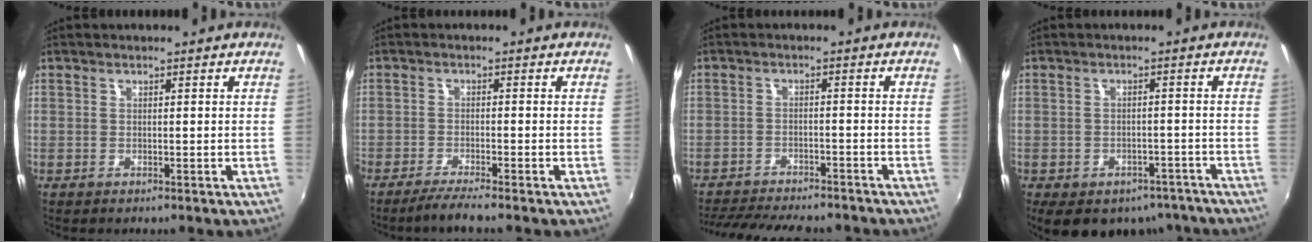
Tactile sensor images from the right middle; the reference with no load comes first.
{"total": 4.0, "force": [-3.4, -0.5, 2.1], "torque": [-0.059, -0.009, -0.063]}
{"total": 15.3, "force": [-13.3, 3.7, 6.5], "torque": [-0.139, -0.024, -0.192]}
{"total": 14.5, "force": [-10.2, 8.3, 6.2], "torque": [-0.130, -0.009, -0.119]}